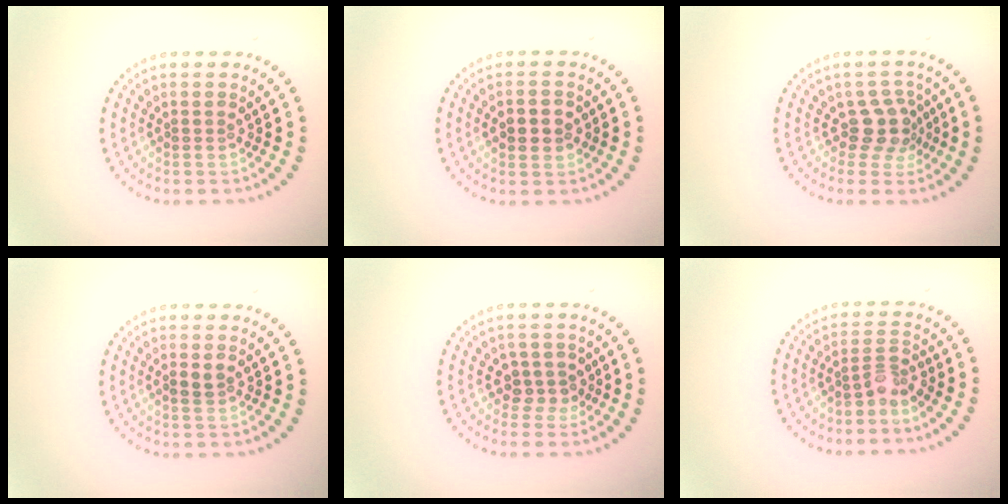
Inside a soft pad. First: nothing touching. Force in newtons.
{"total": 2.5, "press": 2.5, "slide": 0.0}
{"total": 2.6, "press": 2.1, "slide": 1.6}
{"total": 1.3, "press": 1.2, "slide": 0.4}
{"total": 2.1, "press": 1.7, "slide": 1.1}
{"total": 2.1, "press": 1.5, "slide": 1.4}